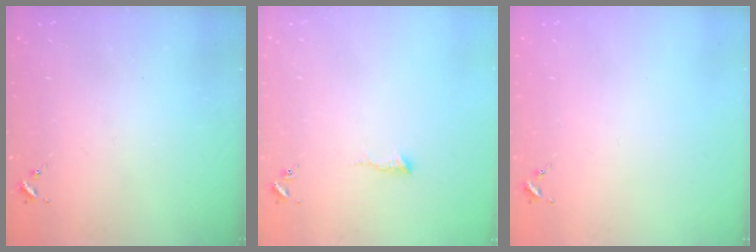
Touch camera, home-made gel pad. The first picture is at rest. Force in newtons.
{"total": 5.5, "press": 5.5, "slide": 0.5}
{"total": 0.0}